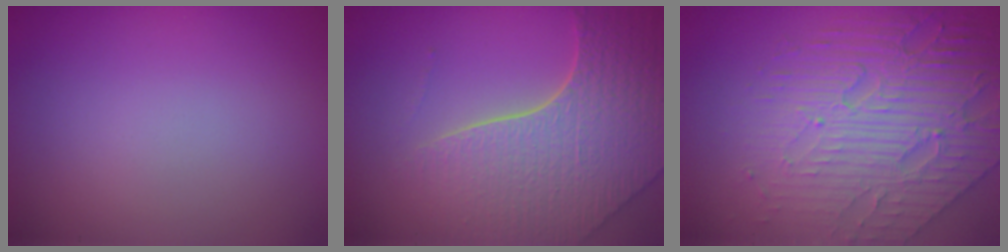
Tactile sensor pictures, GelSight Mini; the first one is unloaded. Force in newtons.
{"total": 7.8, "press": 5.7, "slide": 5.4}
{"total": 7.3, "press": 5.5, "slide": 4.8}